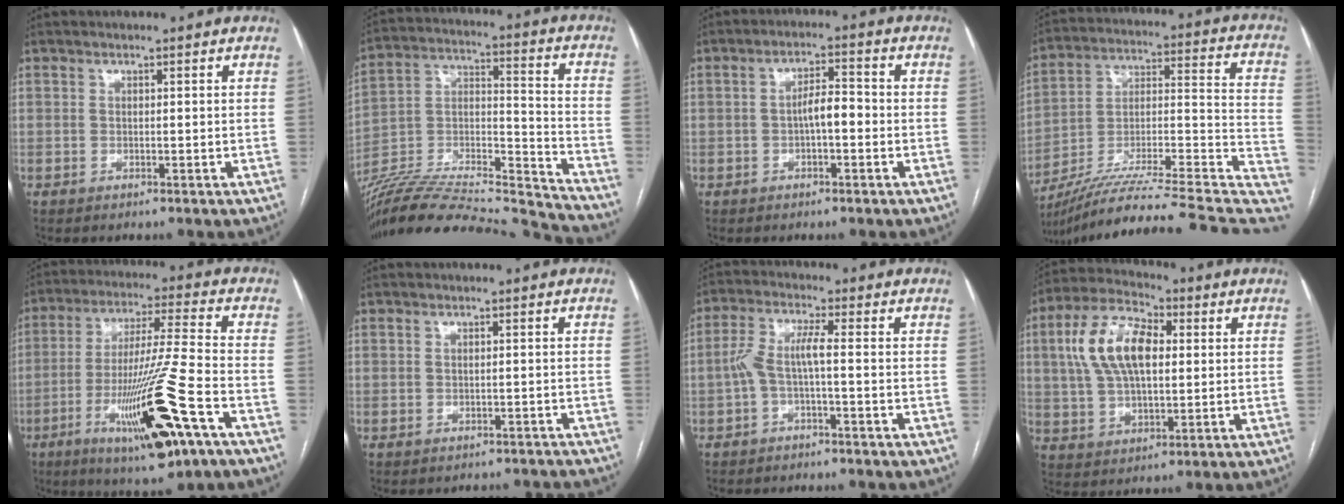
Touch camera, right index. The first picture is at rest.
{"total": 31.6, "force": [-29.3, 2.0, 11.7], "torque": [-0.195, -0.020, -0.458]}
{"total": 4.3, "force": [-0.8, 1.5, 4.0], "torque": [-0.070, 0.017, -0.013]}
{"total": 30.7, "force": [-24.2, 2.6, 18.7], "torque": [-0.211, 0.011, -0.362]}
{"total": 18.4, "force": [-8.1, 0.5, 16.5], "torque": [-0.310, -0.027, -0.137]}
{"total": 5.5, "force": [-5.0, 1.9, 1.0], "torque": [-0.005, 0.012, -0.052]}
{"total": 4.9, "force": [-1.2, 0.6, 4.7], "torque": [-0.106, 0.022, -0.023]}
{"total": 12.9, "force": [2.7, 6.5, 10.8], "torque": [-0.230, 0.031, 0.050]}